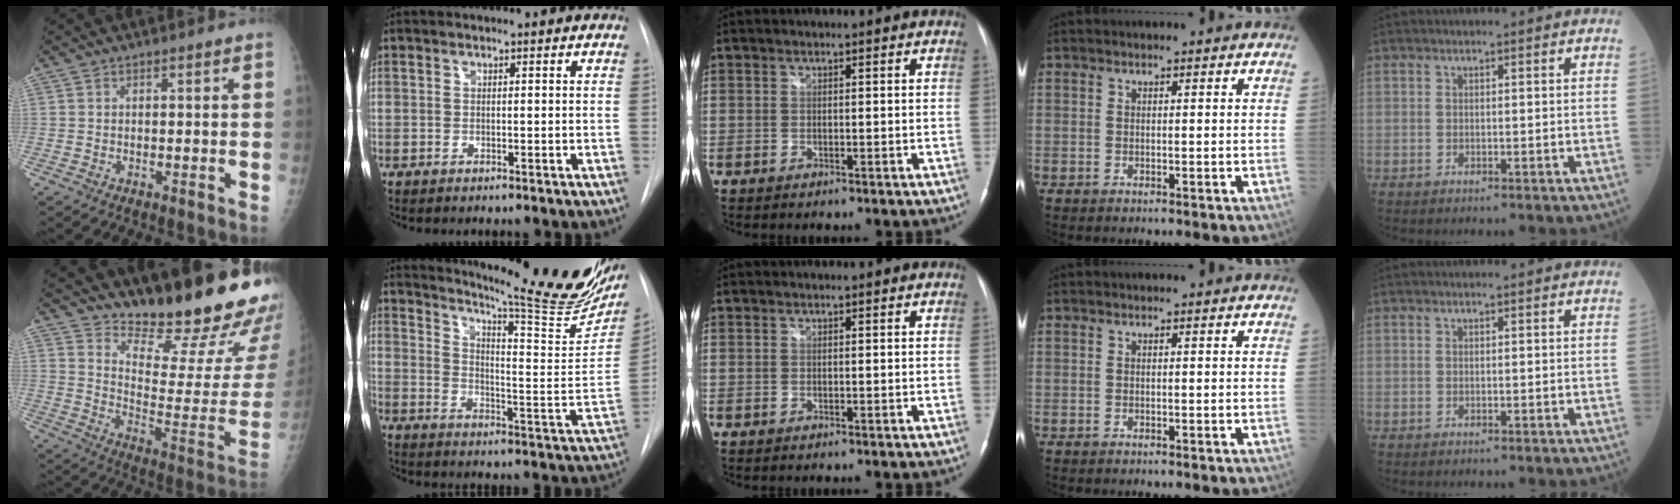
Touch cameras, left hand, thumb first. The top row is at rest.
{"thumb": {"total": 23.2, "force": [18.2, 5.2, 13.5], "torque": [-0.160, -0.142, 0.257]}, "index": {"total": 23.9, "force": [20.1, 2.2, 12.8], "torque": [-0.193, -0.077, 0.256]}}